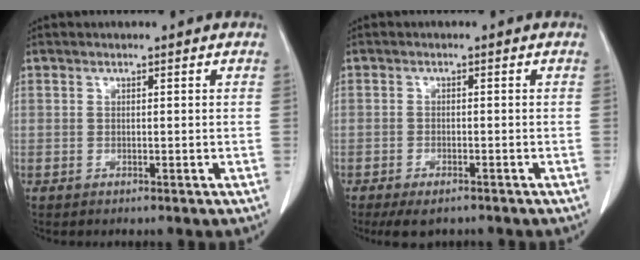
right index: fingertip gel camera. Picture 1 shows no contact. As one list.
[{"total": 4.4, "force": [-3.4, 1.6, 2.2], "torque": [-0.036, -0.006, -0.049]}]